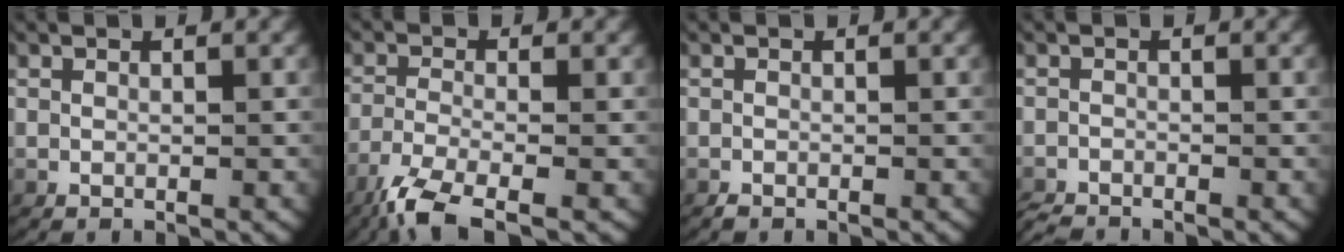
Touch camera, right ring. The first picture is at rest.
{"total": 5.7, "force": [-3.8, 1.9, 3.8], "torque": [-0.090, -0.028, -0.048]}
{"total": 0.5, "force": [-0.5, -0.1, 0.0], "torque": [-0.006, -0.009, -0.006]}
{"total": 1.6, "force": [-1.6, 0.1, 0.0], "torque": [-0.010, -0.014, -0.023]}